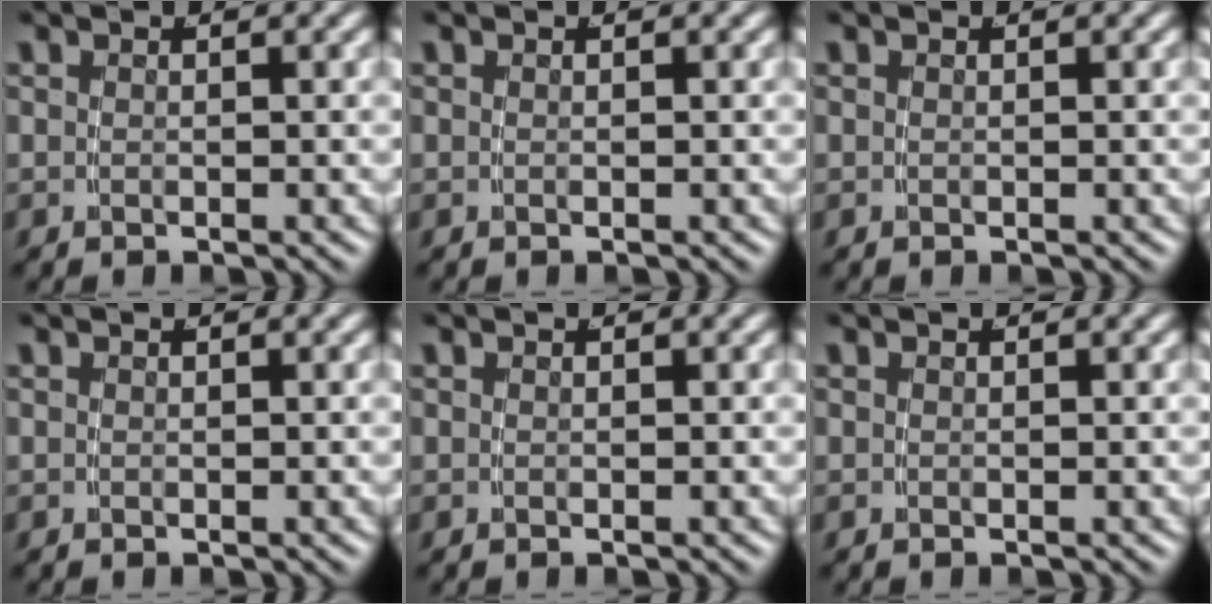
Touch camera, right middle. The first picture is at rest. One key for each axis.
{"total": 0.0}
{"total": 0.0}
{"total": 0.0}
{"total": 0.0}
{"total": 0.0}